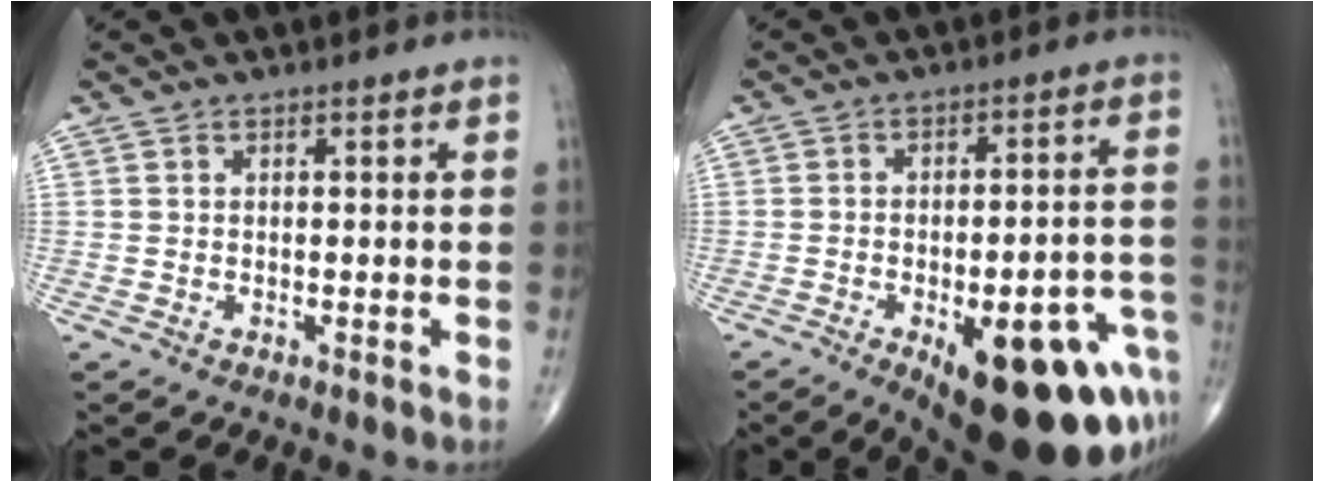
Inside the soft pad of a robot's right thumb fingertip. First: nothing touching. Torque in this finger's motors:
{"motor_torque": [2.72, 2.28, 1.31, -1.46, 0.43]}